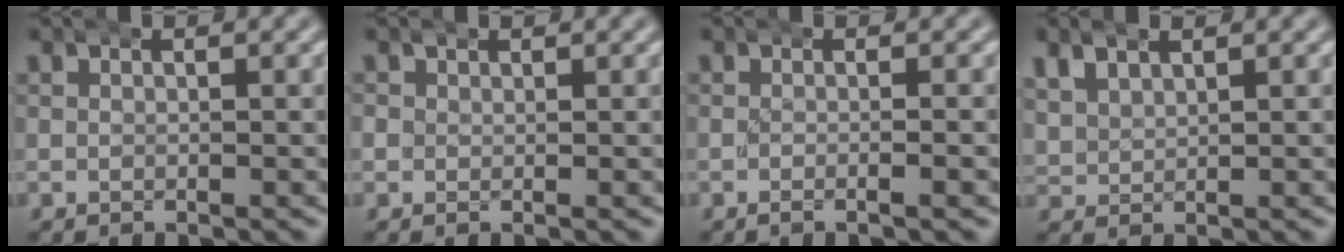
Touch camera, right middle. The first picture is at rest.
{"total": 0.8, "force": [0.3, 0.7, 0.0], "torque": [-0.003, -0.002, 0.006]}
{"total": 0.7, "force": [-0.5, -0.3, 0.4], "torque": [-0.011, 0.006, -0.011]}
{"total": 3.1, "force": [1.5, 2.4, 1.2], "torque": [-0.034, 0.000, 0.032]}